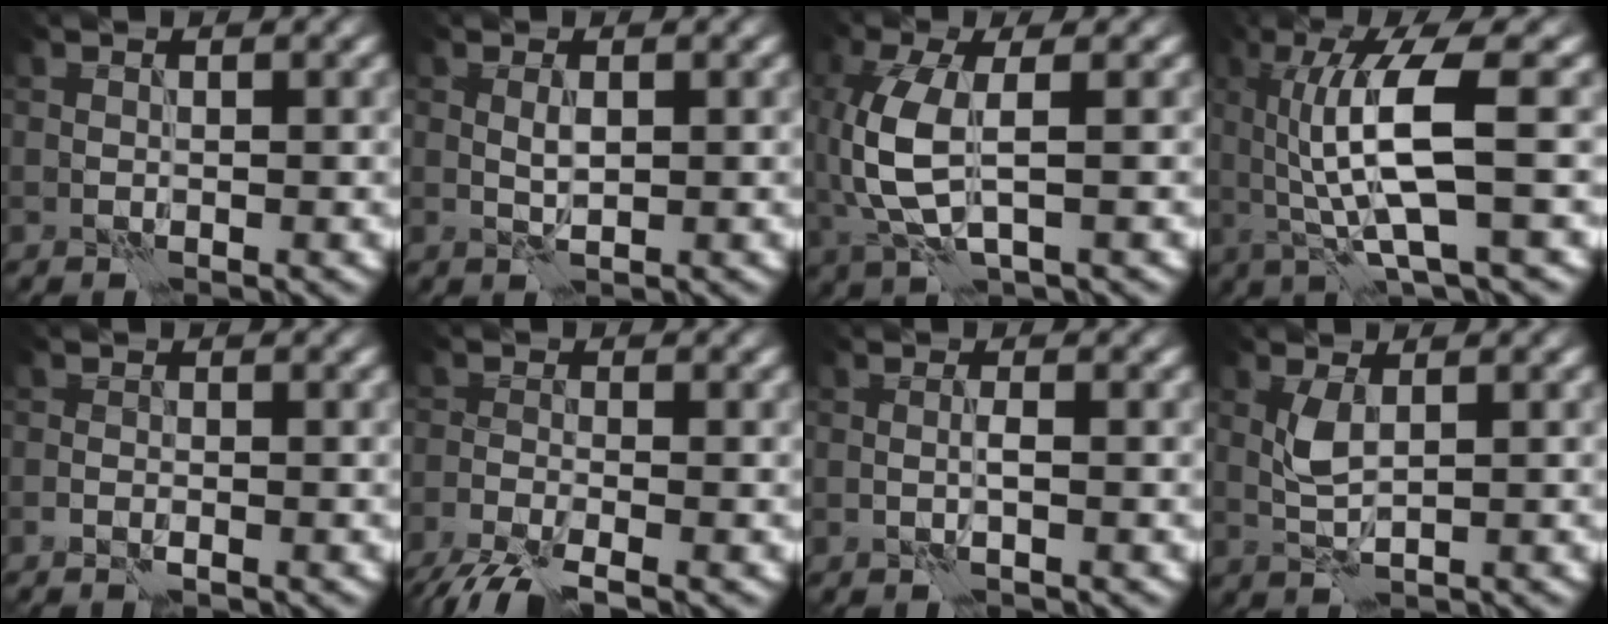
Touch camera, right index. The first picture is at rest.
{"total": 1.1, "force": [0.2, 0.3, 1.1], "torque": [-0.023, 0.000, 0.005]}
{"total": 5.7, "force": [-0.2, 2.4, 5.2], "torque": [-0.142, -0.005, -0.001]}
{"total": 7.7, "force": [0.6, 1.6, 7.5], "torque": [-0.136, -0.004, 0.016]}
{"total": 0.9, "force": [-0.6, 0.2, 0.6], "torque": [-0.015, 0.000, -0.013]}
{"total": 5.3, "force": [-4.1, 1.0, 3.2], "torque": [-0.060, -0.022, -0.085]}
{"total": 0.9, "force": [-0.2, -0.1, 0.8], "torque": [-0.016, 0.003, -0.007]}
{"total": 2.2, "force": [0.5, 0.7, 2.0], "torque": [-0.049, 0.003, 0.011]}